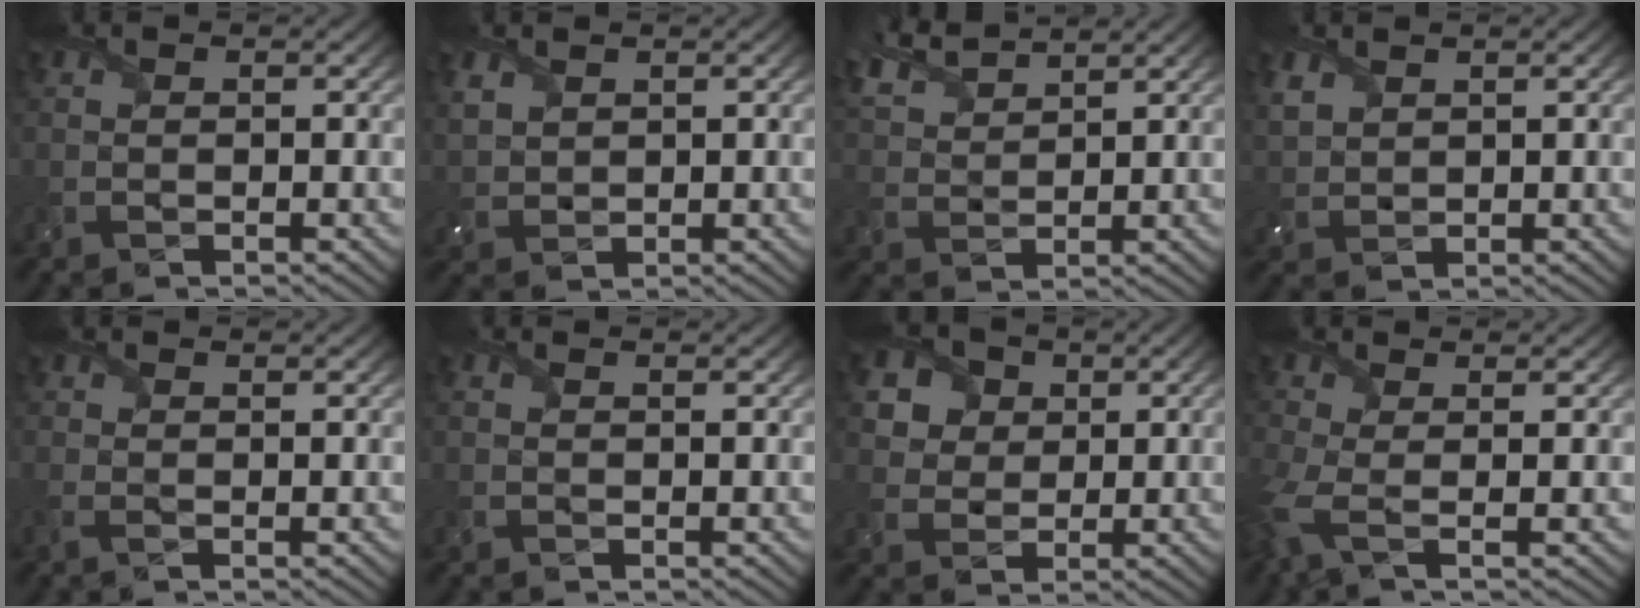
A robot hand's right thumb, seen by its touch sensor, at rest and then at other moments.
{"total": 2.9, "force": [1.7, 2.0, 1.2], "torque": [-0.042, -0.002, 0.041]}
{"total": 6.2, "force": [5.1, 2.1, 2.9], "torque": [-0.084, 0.019, 0.107]}
{"total": 3.1, "force": [2.0, 2.1, 1.2], "torque": [-0.044, -0.001, 0.047]}
{"total": 1.1, "force": [-0.2, 0.6, 0.9], "torque": [-0.026, 0.002, -0.008]}
{"total": 0.9, "force": [0.4, 0.7, 0.5], "torque": [-0.013, -0.001, 0.006]}
{"total": 6.9, "force": [3.2, 5.5, 2.8], "torque": [-0.108, 0.003, 0.055]}
{"total": 4.2, "force": [-1.2, 1.5, 3.7], "torque": [-0.102, -0.011, -0.031]}